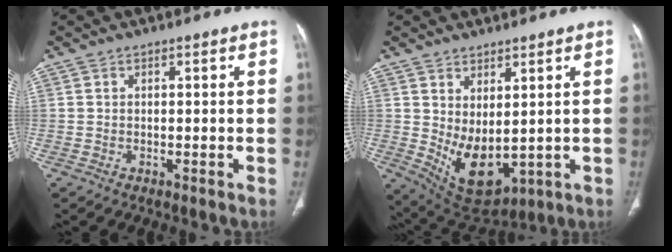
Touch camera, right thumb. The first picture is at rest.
{"total": 10.1, "force": [0.5, 5.4, 8.5], "torque": [-0.132, -0.024, 0.041]}